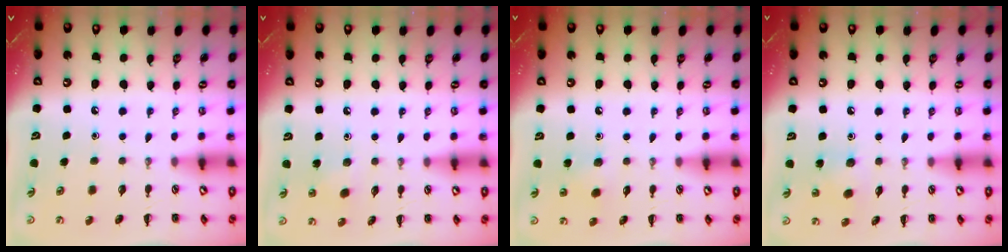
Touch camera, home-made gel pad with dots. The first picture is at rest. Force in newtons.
{"total": 4.8, "press": 4.6, "slide": 1.4}
{"total": 4.9, "press": 4.8, "slide": 1.1}
{"total": 6.4, "press": 6.3, "slide": 1.3}